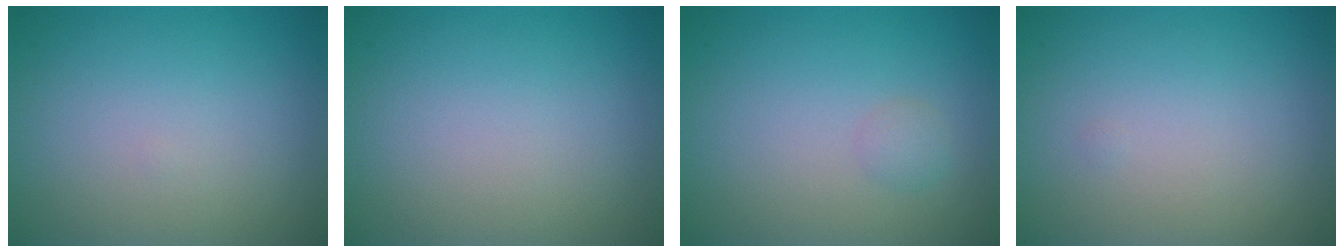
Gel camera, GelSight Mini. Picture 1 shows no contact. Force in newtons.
{"total": 0.0}
{"total": 1.0, "press": 1.0, "slide": 0.0}
{"total": 0.0}